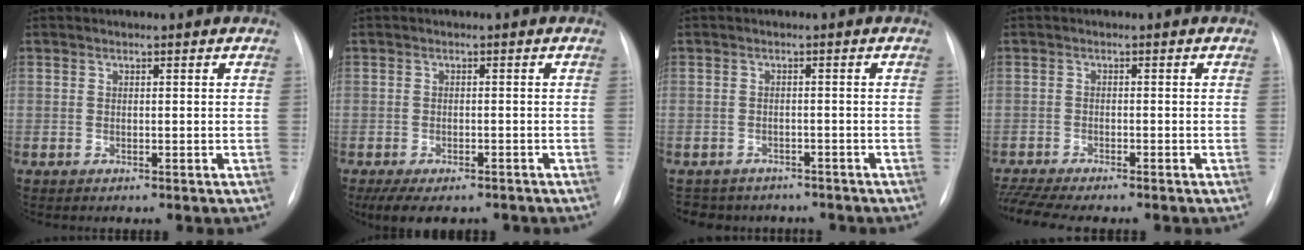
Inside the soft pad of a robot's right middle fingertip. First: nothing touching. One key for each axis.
{"total": 7.9, "fx": -6.0, "fy": 3.2, "fz": 4.0, "tx": -0.060, "ty": -0.009, "tz": -0.081}
{"total": 7.2, "fx": -6.2, "fy": 3.5, "fz": 1.0, "tx": -0.021, "ty": 0.004, "tz": -0.074}
{"total": 7.6, "fx": -6.7, "fy": 0.5, "fz": 3.6, "tx": -0.066, "ty": -0.007, "tz": -0.105}